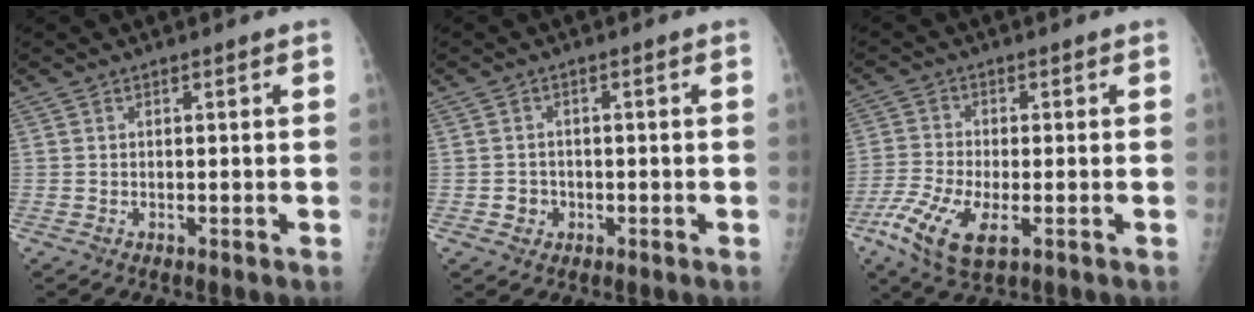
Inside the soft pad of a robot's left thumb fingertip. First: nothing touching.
{"total": 2.6, "force": [-0.7, 2.4, 0.7], "torque": [0.011, 0.009, -0.010]}
{"total": 10.5, "force": [-4.3, 4.3, 8.5], "torque": [-0.189, -0.006, -0.082]}